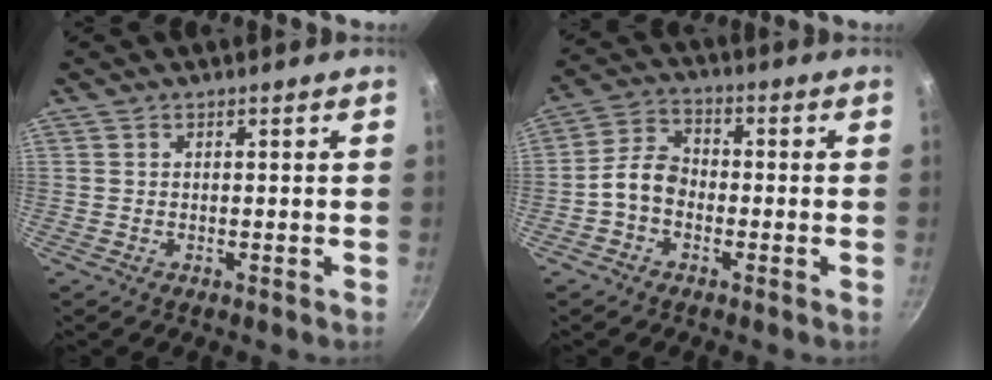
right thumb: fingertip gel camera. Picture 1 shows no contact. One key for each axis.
{"total": 6.2, "fx": -1.9, "fy": 4.4, "fz": 4.0, "tx": -0.064, "ty": 0.030, "tz": -0.050}